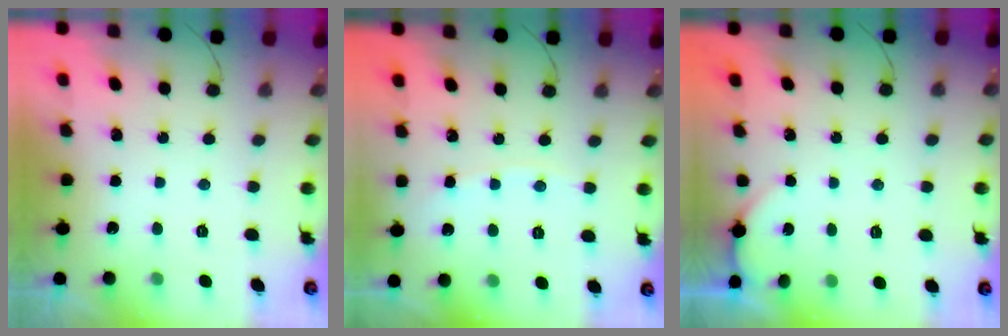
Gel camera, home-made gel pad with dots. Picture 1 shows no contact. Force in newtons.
{"total": 2.6, "press": 2.6, "slide": 0.2}
{"total": 1.0, "press": 1.0, "slide": 0.1}